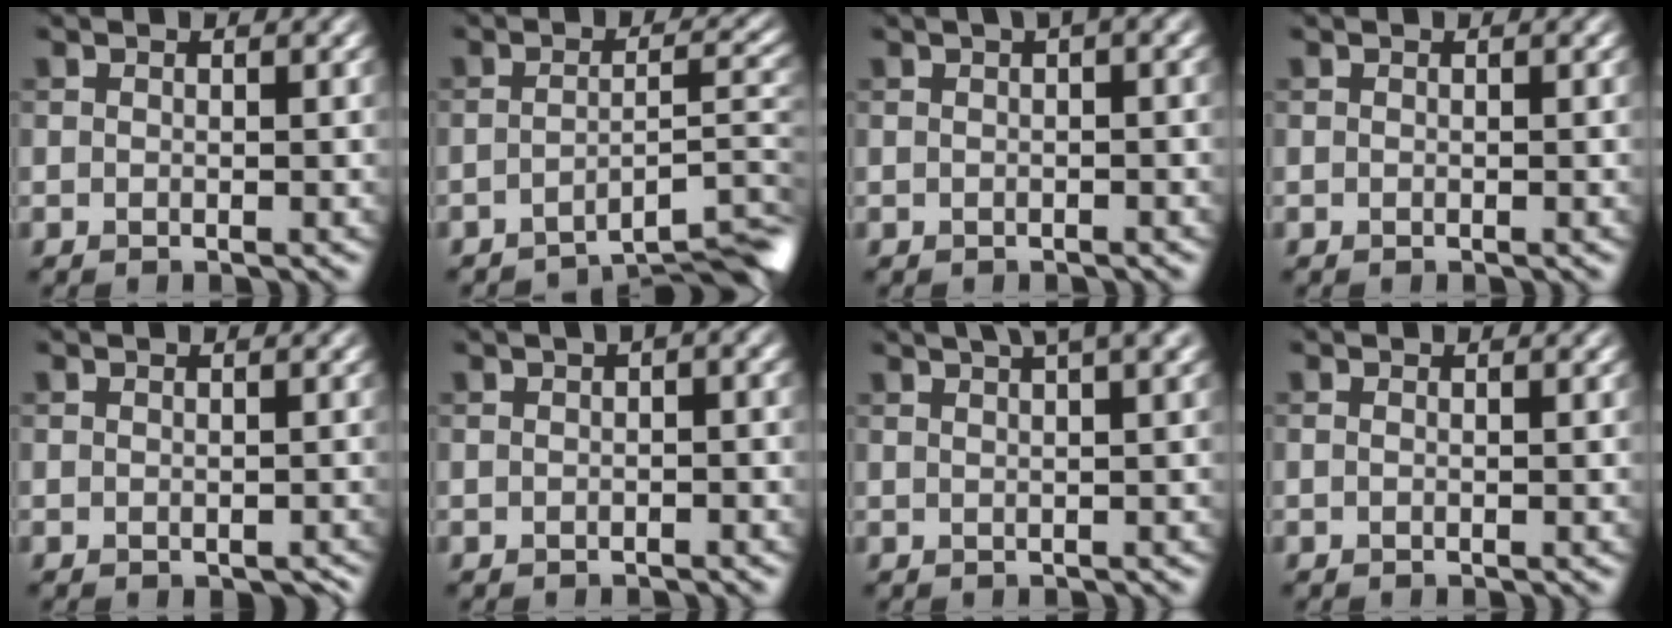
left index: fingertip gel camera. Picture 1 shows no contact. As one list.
[{"total": 6.1, "force": [-4.5, 1.0, 4.0], "torque": [-0.047, 0.003, -0.070]}, {"total": 2.7, "force": [1.0, 0.6, 2.4], "torque": [-0.028, 0.011, 0.007]}, {"total": 0.0}, {"total": 0.8, "force": [-0.4, 0.4, 0.6], "torque": [-0.010, -0.005, -0.002]}, {"total": 2.2, "force": [0.5, 0.5, 2.1], "torque": [-0.024, 0.008, 0.003]}, {"total": 5.5, "force": [3.6, 1.2, 4.0], "torque": [-0.037, 0.018, 0.037]}, {"total": 0.0}]